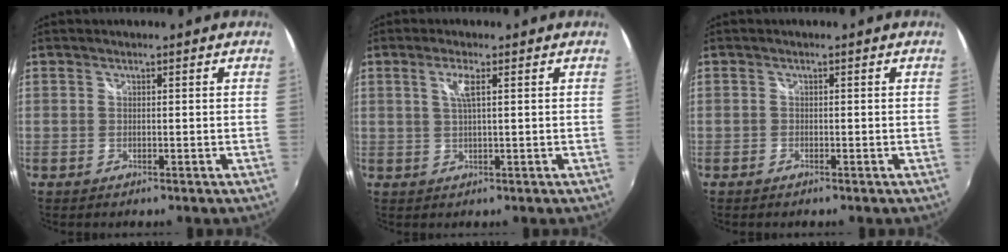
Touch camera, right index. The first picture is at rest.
{"total": 2.9, "force": [1.0, 0.1, 2.7], "torque": [-0.053, 0.001, 0.019]}
{"total": 0.6, "force": [-0.5, 0.3, 0.1], "torque": [-0.004, -0.003, -0.012]}